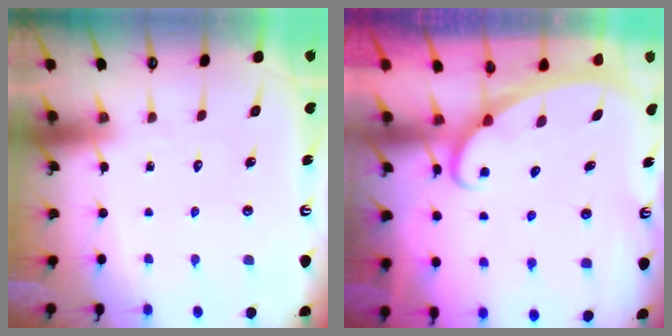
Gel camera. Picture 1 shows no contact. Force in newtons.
{"total": 2.5, "press": 2.5, "slide": 0.3}